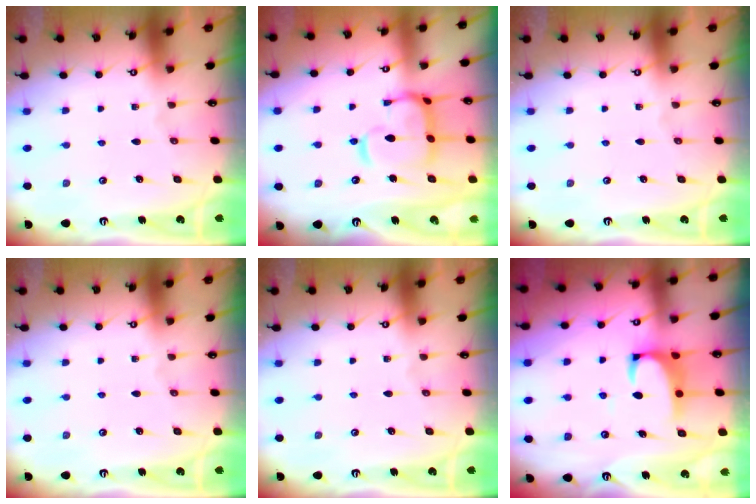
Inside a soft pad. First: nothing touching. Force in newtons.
{"total": 12.1, "press": 12.0, "slide": 1.4}
{"total": 0.0}
{"total": 0.0}
{"total": 0.0}
{"total": 2.2, "press": 2.0, "slide": 1.0}